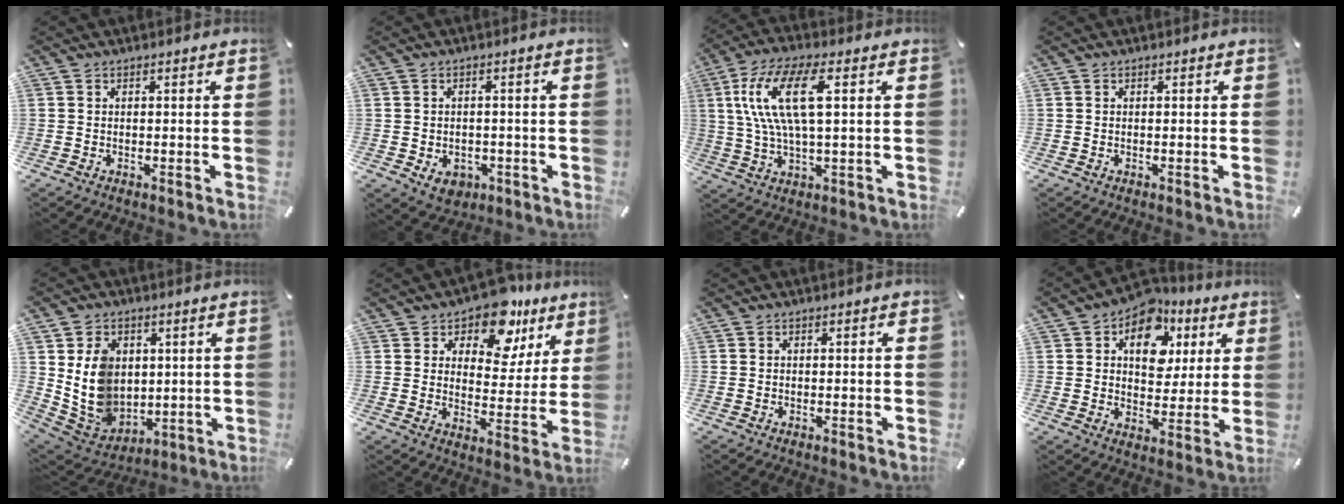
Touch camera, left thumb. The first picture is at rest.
{"total": 4.6, "force": [-1.3, 3.9, 2.0], "torque": [-0.020, 0.002, -0.023]}
{"total": 14.7, "force": [3.9, 5.1, 13.2], "torque": [-0.281, 0.002, 0.062]}
{"total": 0.0}
{"total": 10.8, "force": [2.6, 9.6, 4.1], "torque": [-0.104, -0.015, 0.058]}
{"total": 12.4, "force": [9.0, 6.7, 5.3], "torque": [-0.080, -0.060, 0.159]}
{"total": 0.7, "force": [-0.2, 0.5, 0.4], "torque": [-0.008, 0.002, -0.004]}
{"total": 13.5, "force": [5.6, 9.7, 7.5], "torque": [-0.109, -0.019, 0.099]}